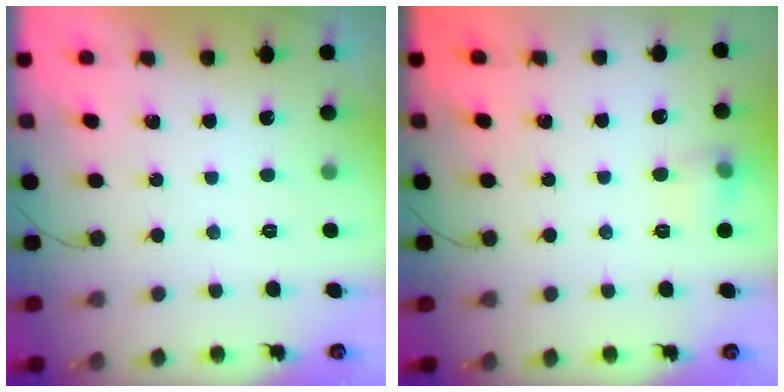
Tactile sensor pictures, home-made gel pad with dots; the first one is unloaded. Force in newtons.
{"total": 7.1, "press": 7.0, "slide": 1.2}